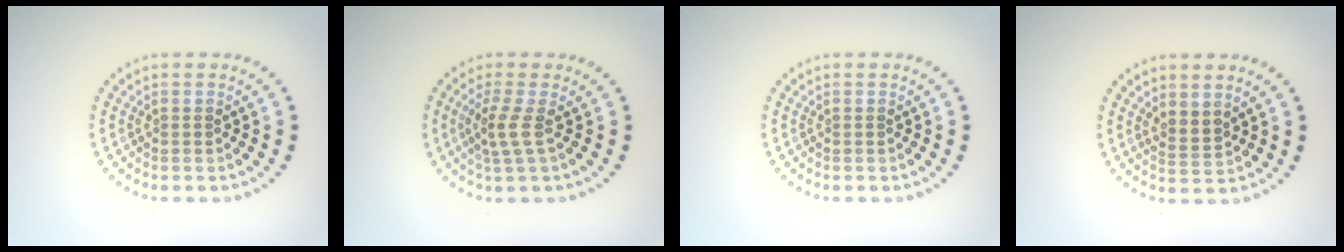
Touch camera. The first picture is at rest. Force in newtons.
{"total": 2.1, "press": 1.5, "slide": 1.4}
{"total": 0.0}
{"total": 1.8, "press": 1.2, "slide": 1.2}